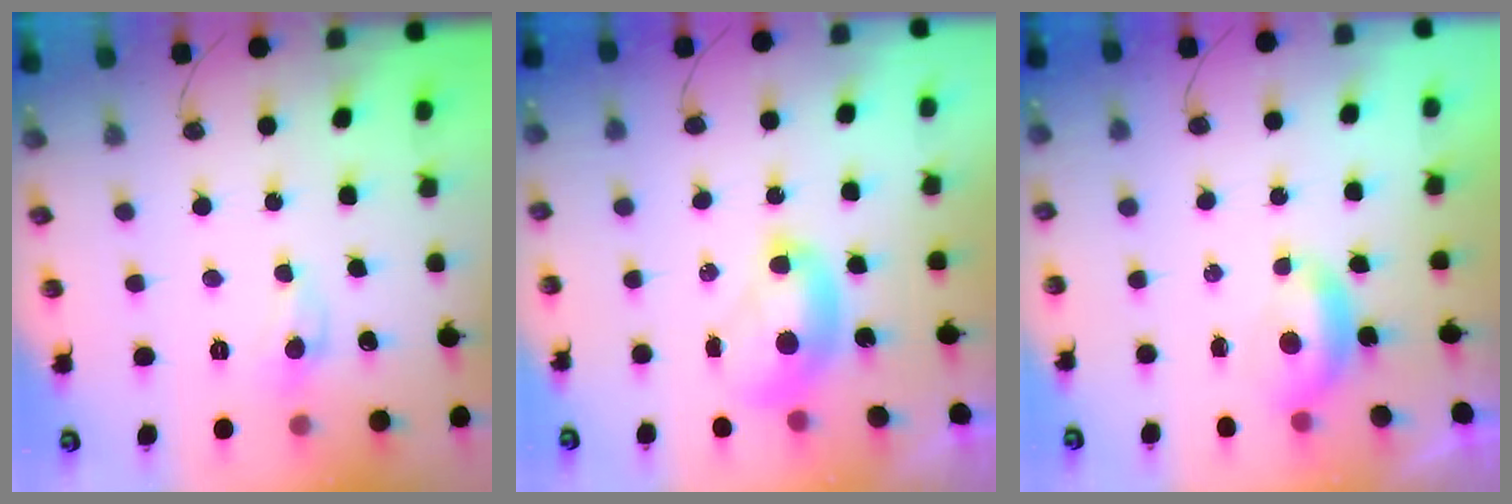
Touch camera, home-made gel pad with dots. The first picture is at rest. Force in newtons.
{"total": 2.7, "press": 2.6, "slide": 0.6}
{"total": 1.1, "press": 1.0, "slide": 0.5}